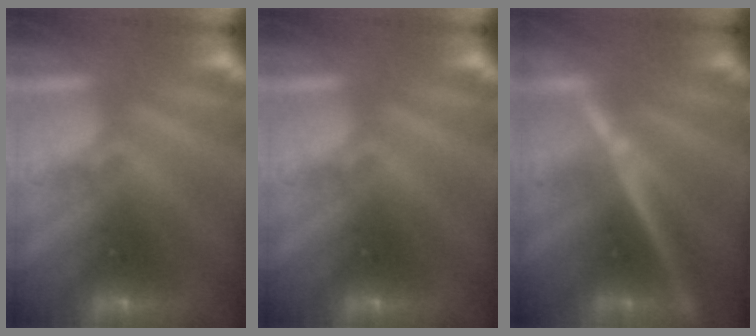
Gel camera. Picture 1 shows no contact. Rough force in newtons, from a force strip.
{"total": 0.0}
{"total": 4.9}